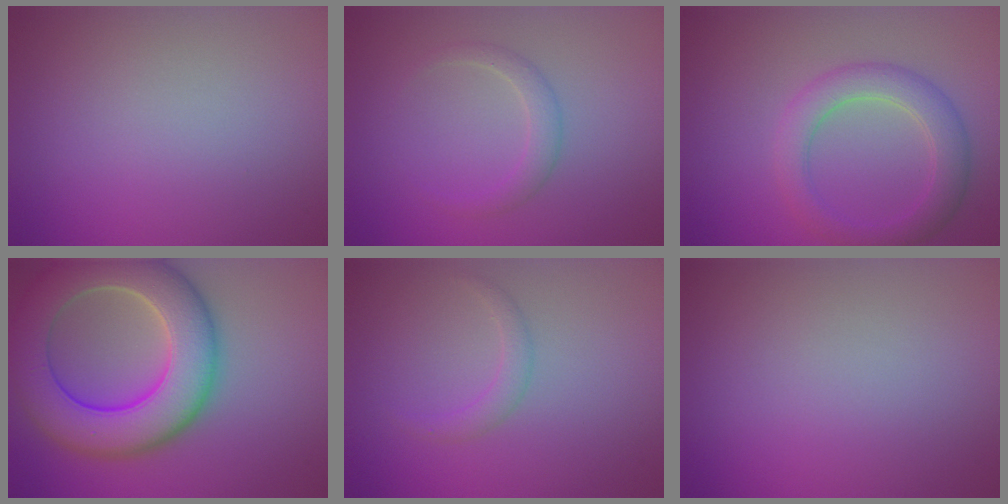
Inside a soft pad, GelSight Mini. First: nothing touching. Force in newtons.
{"total": 1.6, "press": 1.6, "slide": 0.1}
{"total": 2.9, "press": 2.9, "slide": 0.3}
{"total": 10.8, "press": 10.8, "slide": 0.7}
{"total": 1.3, "press": 1.3, "slide": 0.1}
{"total": 0.0}